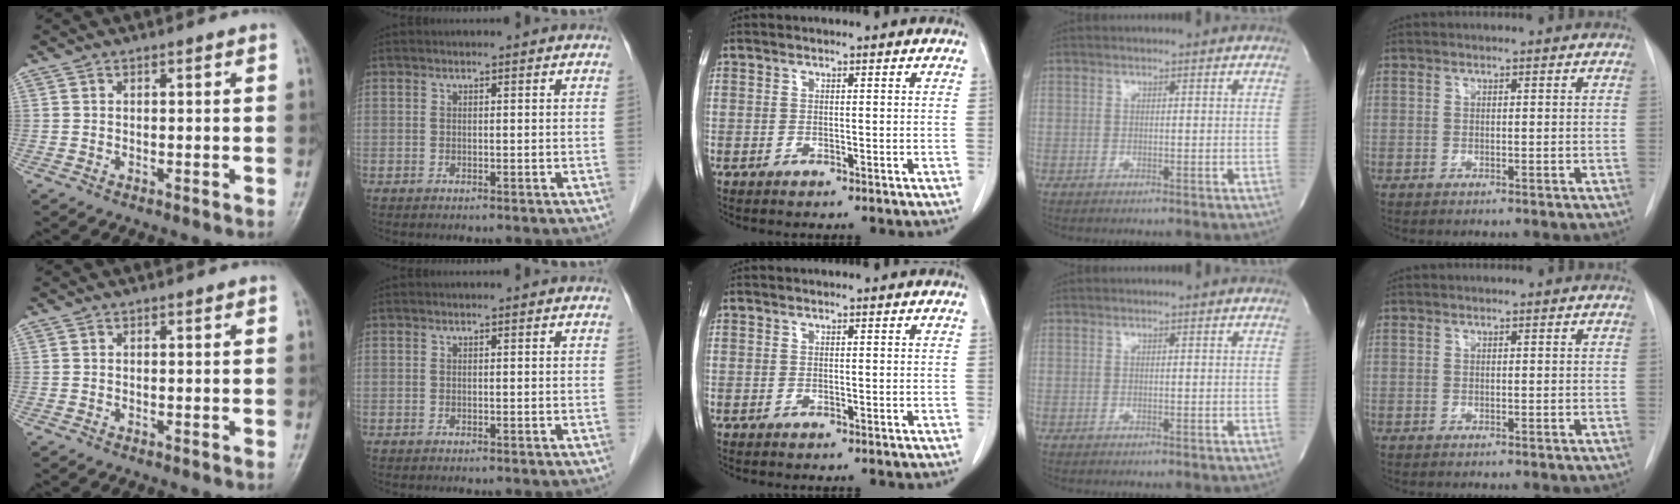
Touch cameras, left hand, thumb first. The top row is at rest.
{}